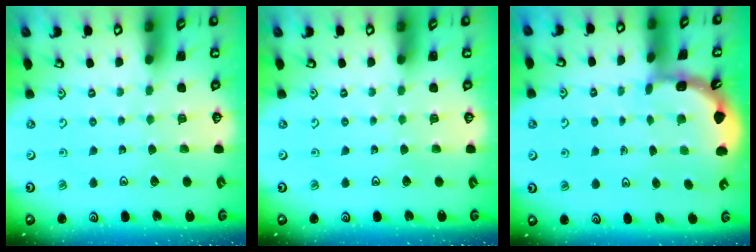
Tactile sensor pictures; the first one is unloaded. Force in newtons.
{"total": 0.0}
{"total": 2.2, "press": 2.2, "slide": 0.4}